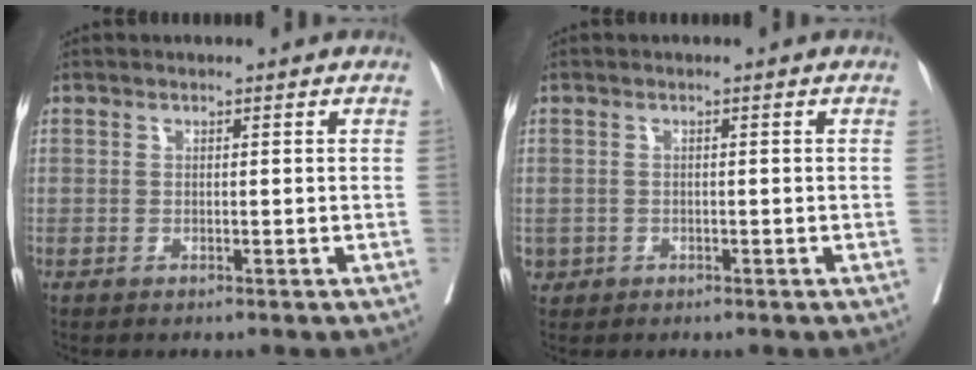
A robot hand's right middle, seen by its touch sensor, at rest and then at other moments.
{"total": 1.3, "force": [-0.5, 1.2, 0.3], "torque": [-0.007, 0.003, -0.003]}